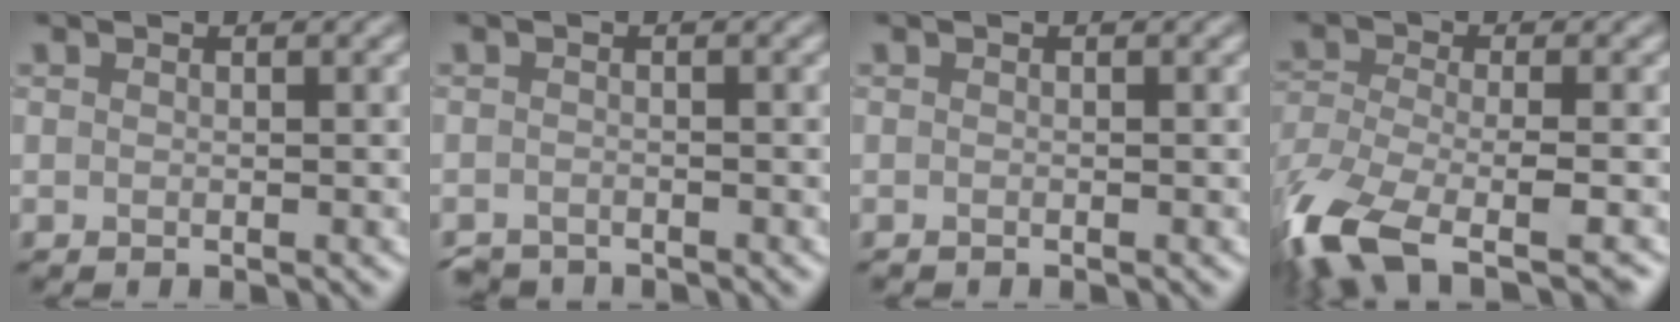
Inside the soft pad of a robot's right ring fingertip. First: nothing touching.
{"total": 1.8, "force": [-1.8, 0.4, 0.1], "torque": [0.000, -0.003, -0.037]}
{"total": 0.0}
{"total": 12.6, "force": [-8.7, 4.2, 8.1], "torque": [-0.181, -0.039, -0.147]}